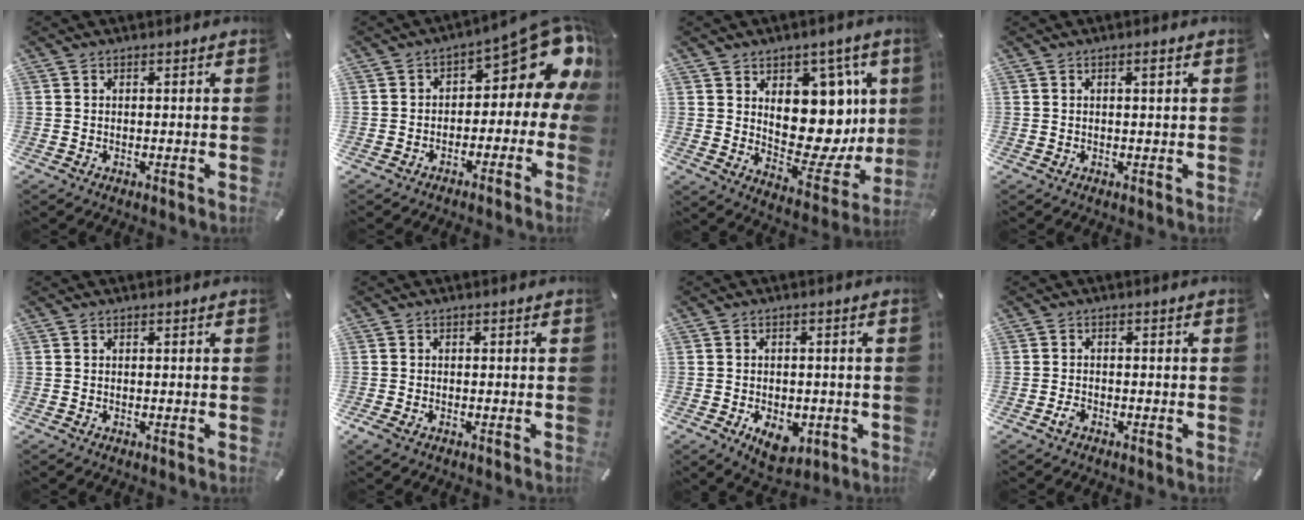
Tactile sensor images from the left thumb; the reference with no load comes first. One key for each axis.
{"total": 12.2, "fx": 5.7, "fy": 6.2, "fz": 8.9, "tx": -0.100, "ty": -0.053, "tz": 0.089}
{"total": 14.9, "fx": 3.8, "fy": 11.5, "fz": 8.7, "tx": -0.085, "ty": -0.053, "tz": 0.078}
{"total": 1.3, "fx": 0.5, "fy": 0.2, "fz": 1.2, "tx": -0.023, "ty": 0.001, "tz": 0.008}
{"total": 0.0}
{"total": 1.5, "fx": -0.8, "fy": 0.9, "fz": 0.8, "tx": -0.023, "ty": -0.001, "tz": -0.017}
{"total": 7.0, "fx": -2.4, "fy": 4.8, "fz": 4.6, "tx": -0.073, "ty": 0.002, "tz": -0.040}
{"total": 1.6, "fx": -1.1, "fy": 0.8, "fz": 0.8, "tx": -0.014, "ty": 0.004, "tz": -0.021}